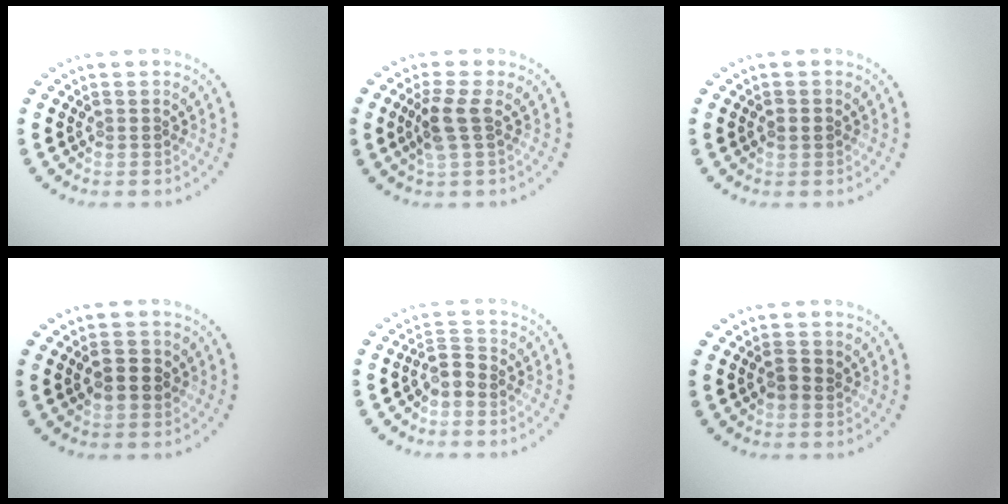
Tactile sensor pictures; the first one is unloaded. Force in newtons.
{"total": 2.4, "press": 2.0, "slide": 1.3}
{"total": 1.1, "press": 1.1, "slide": 0.2}
{"total": 2.6, "press": 2.6, "slide": 0.0}
{"total": 2.0, "press": 1.5, "slide": 1.3}
{"total": 1.5, "press": 1.5, "slide": 0.3}